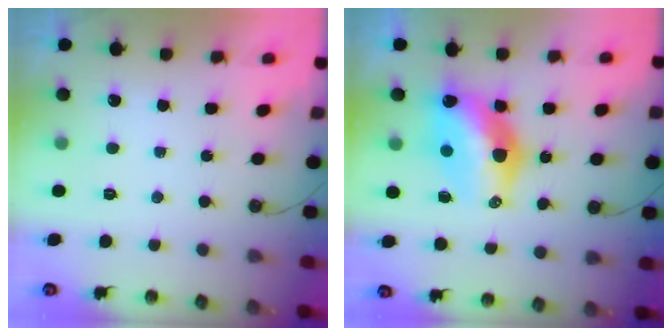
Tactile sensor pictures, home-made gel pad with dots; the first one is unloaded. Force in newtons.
{"total": 13.2, "press": 13.1, "slide": 1.5}